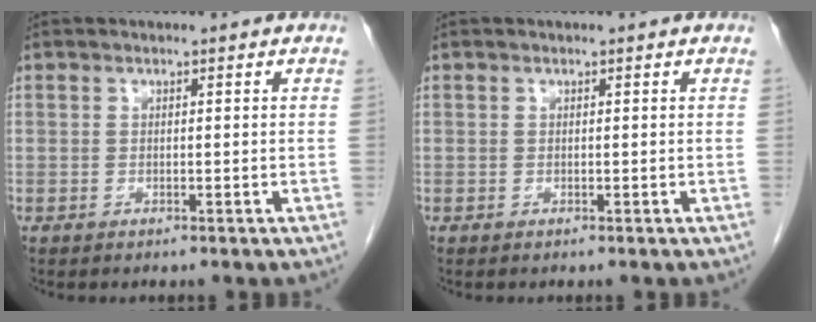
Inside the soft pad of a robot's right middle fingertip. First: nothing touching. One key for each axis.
{"total": 0.0}